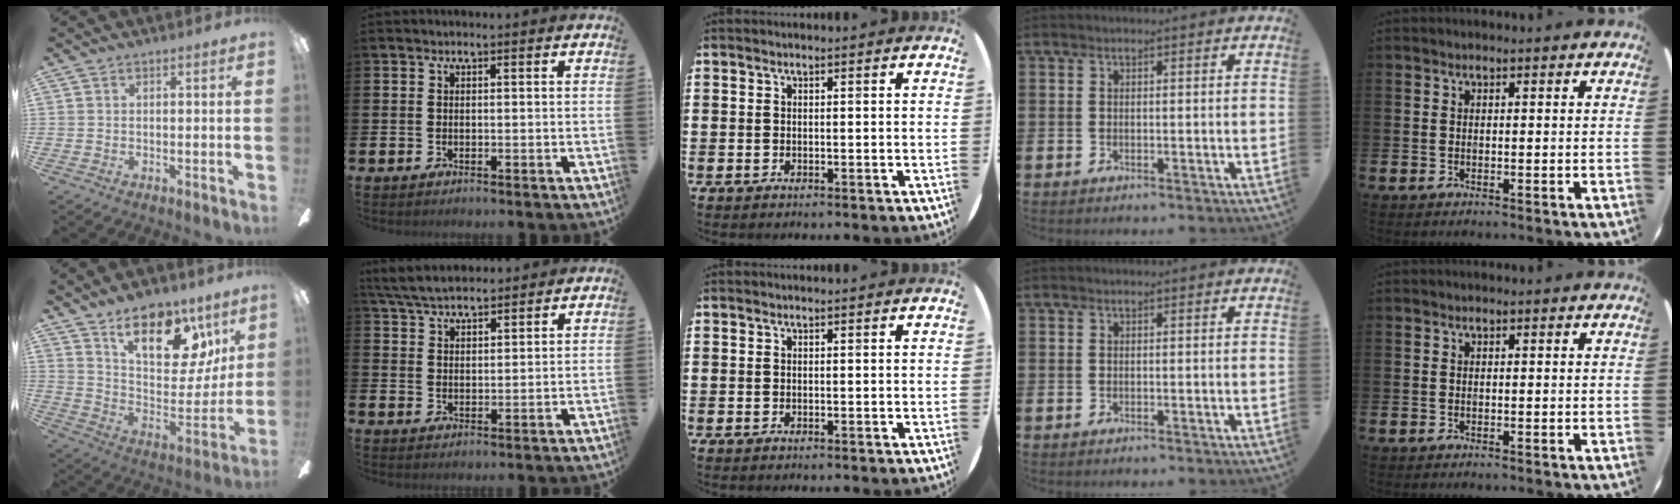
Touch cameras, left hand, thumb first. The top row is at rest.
{"thumb": {"total": 19.8, "force": [12.2, 10.3, 11.7], "torque": [-0.163, -0.068, 0.209]}, "index": {"total": 5.2, "force": [5.0, 0.9, 1.0], "torque": [-0.039, -0.017, 0.093]}}